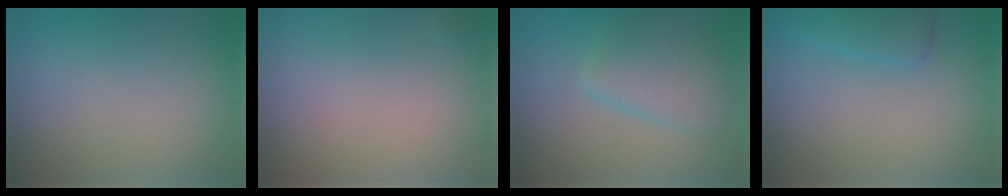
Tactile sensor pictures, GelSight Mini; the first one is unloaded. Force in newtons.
{"total": 0.0}
{"total": 3.9, "press": 3.9, "slide": 0.4}
{"total": 2.6, "press": 2.6, "slide": 0.2}